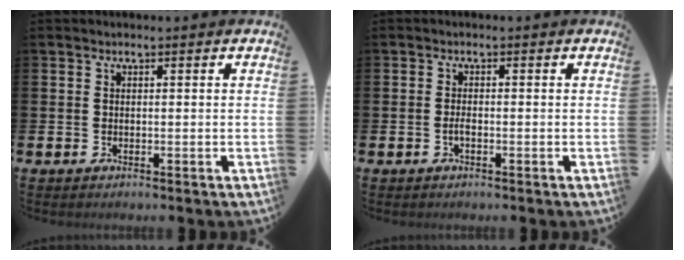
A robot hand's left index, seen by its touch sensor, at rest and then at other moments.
{"total": 1.0, "force": [-0.5, 0.3, 0.8], "torque": [-0.019, -0.001, -0.008]}